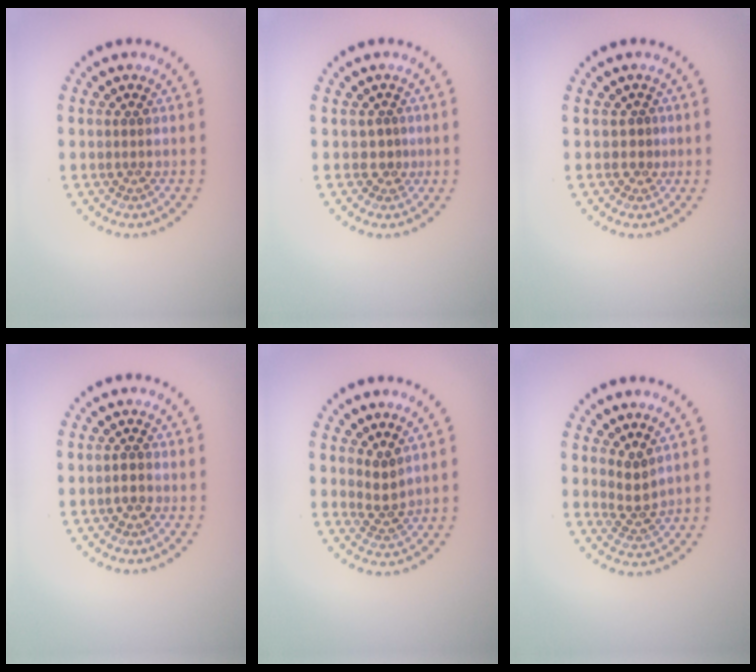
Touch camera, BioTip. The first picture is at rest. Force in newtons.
{"total": 1.1, "press": 0.5, "slide": 0.9}
{"total": 0.8, "press": 0.6, "slide": 0.5}
{"total": 1.2, "press": 1.1, "slide": 0.5}
{"total": 1.8, "press": 1.4, "slide": 1.1}
{"total": 2.1, "press": 1.6, "slide": 1.4}